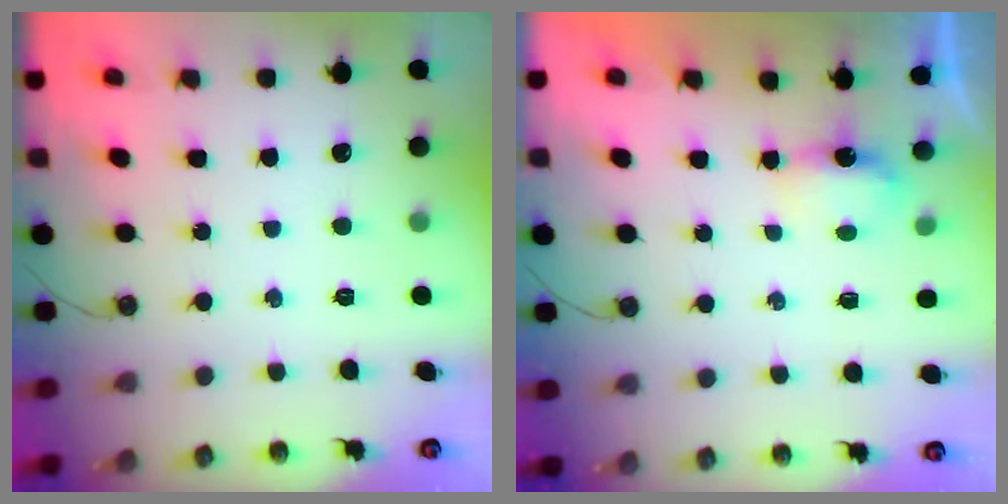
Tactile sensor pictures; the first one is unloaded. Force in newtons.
{"total": 6.0, "press": 3.6, "slide": 4.9}